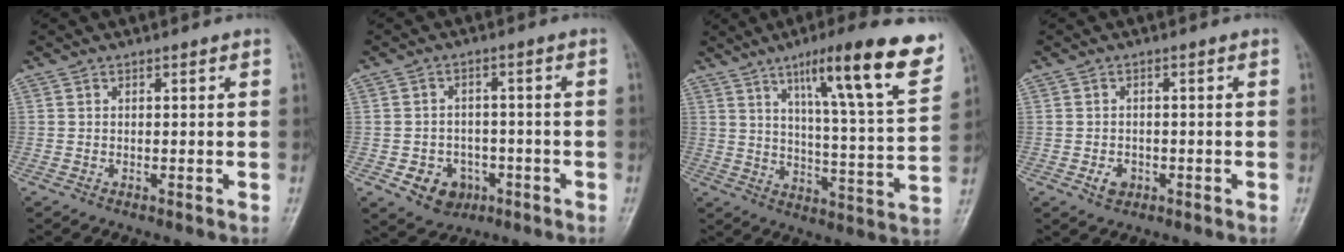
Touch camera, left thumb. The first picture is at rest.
{"total": 6.9, "force": [-2.7, 5.7, 2.8], "torque": [-0.020, 0.021, -0.033]}
{"total": 19.9, "force": [11.2, 2.6, 16.3], "torque": [-0.213, -0.044, 0.166]}
{"total": 2.7, "force": [-1.1, 2.1, 1.4], "torque": [-0.014, 0.004, -0.014]}